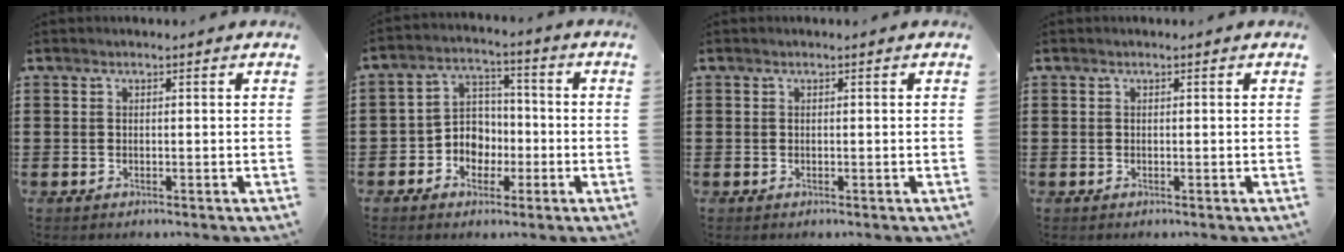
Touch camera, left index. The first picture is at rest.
{"total": 5.7, "force": [-2.0, 5.0, 1.8], "torque": [-0.048, 0.015, -0.041]}
{"total": 0.0}
{"total": 0.0}